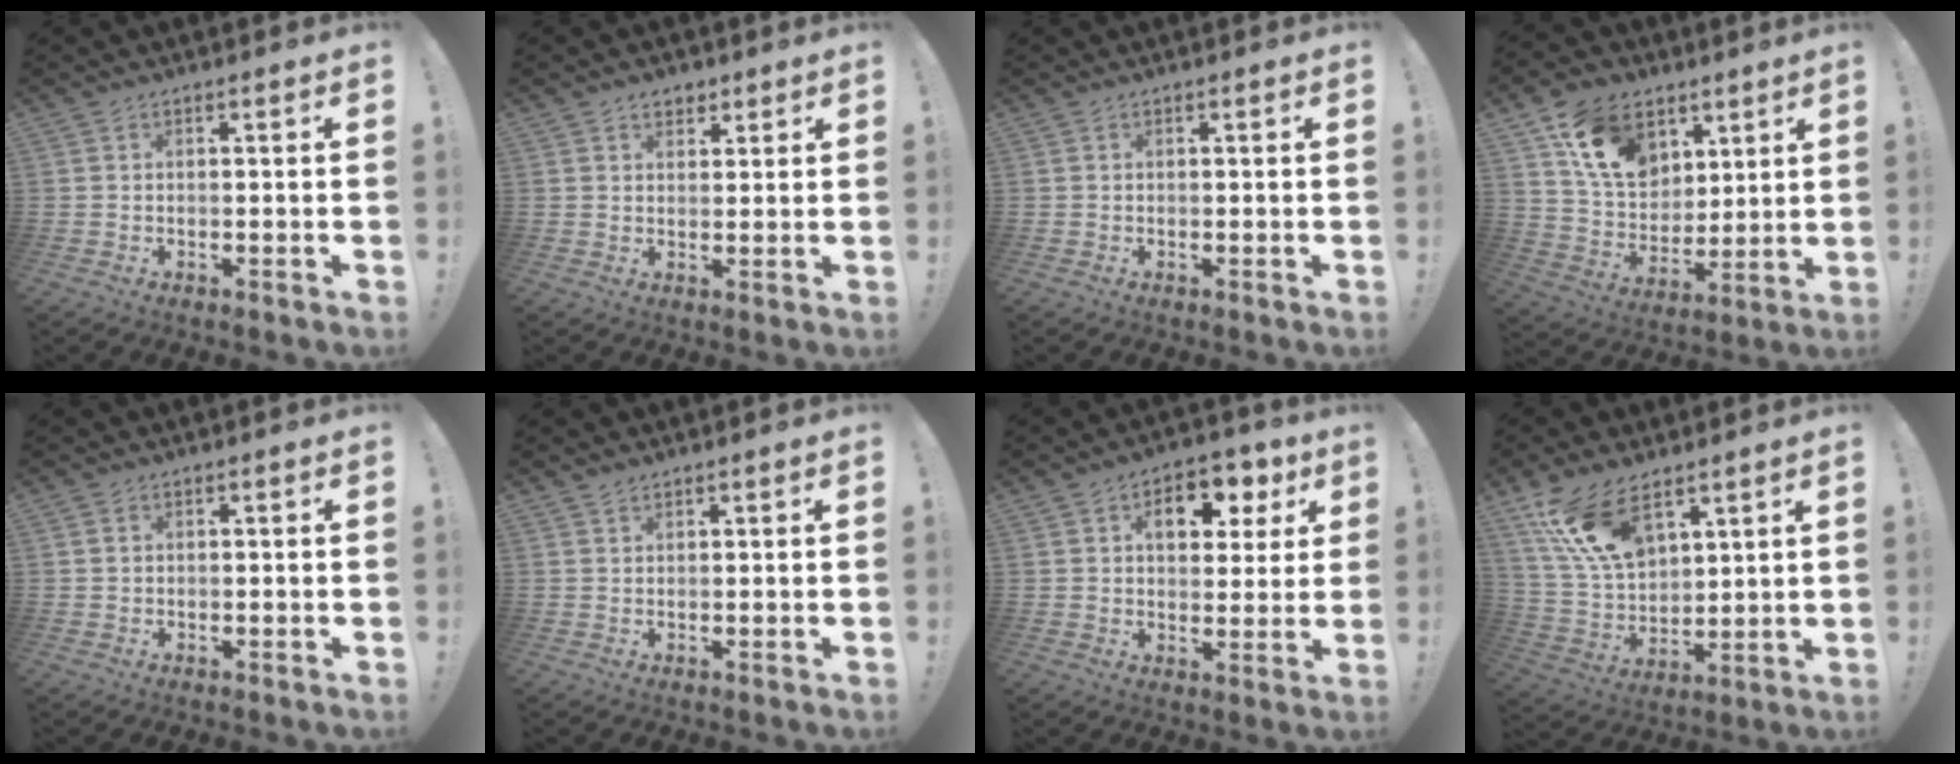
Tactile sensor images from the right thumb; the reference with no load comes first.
{"total": 3.8, "force": [2.5, 2.6, 1.1], "torque": [-0.004, -0.009, 0.044]}
{"total": 0.0}
{"total": 17.1, "force": [8.9, 12.1, 8.0], "torque": [-0.141, -0.034, 0.173]}
{"total": 1.1, "force": [0.4, 1.0, -0.1], "torque": [0.001, 0.005, 0.006]}
{"total": 1.3, "force": [1.2, 0.5, 0.2], "torque": [0.000, -0.004, 0.022]}
{"total": 10.5, "force": [4.2, 6.8, 6.7], "torque": [-0.079, -0.016, 0.072]}
{"total": 16.8, "force": [10.1, 8.8, 10.2], "torque": [-0.224, -0.055, 0.190]}